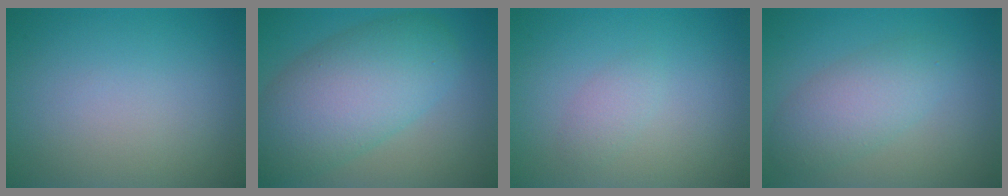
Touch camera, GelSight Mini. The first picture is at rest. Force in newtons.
{"total": 8.8, "press": 8.8, "slide": 0.3}
{"total": 1.2, "press": 1.2, "slide": 0.0}
{"total": 3.9, "press": 3.9, "slide": 0.1}